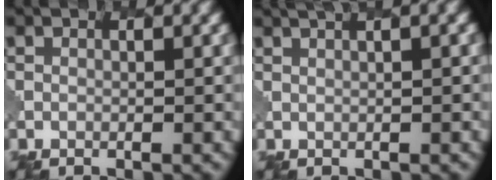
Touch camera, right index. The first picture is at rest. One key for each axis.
{"total": 3.9, "fx": 2.0, "fy": 1.4, "fz": 3.0, "tx": -0.025, "ty": 0.006, "tz": 0.020}